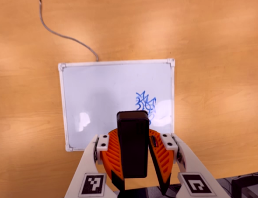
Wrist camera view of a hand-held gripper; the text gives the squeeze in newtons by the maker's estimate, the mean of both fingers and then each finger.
{"total": 9.7, "left": 9.7, "right": 9.7}